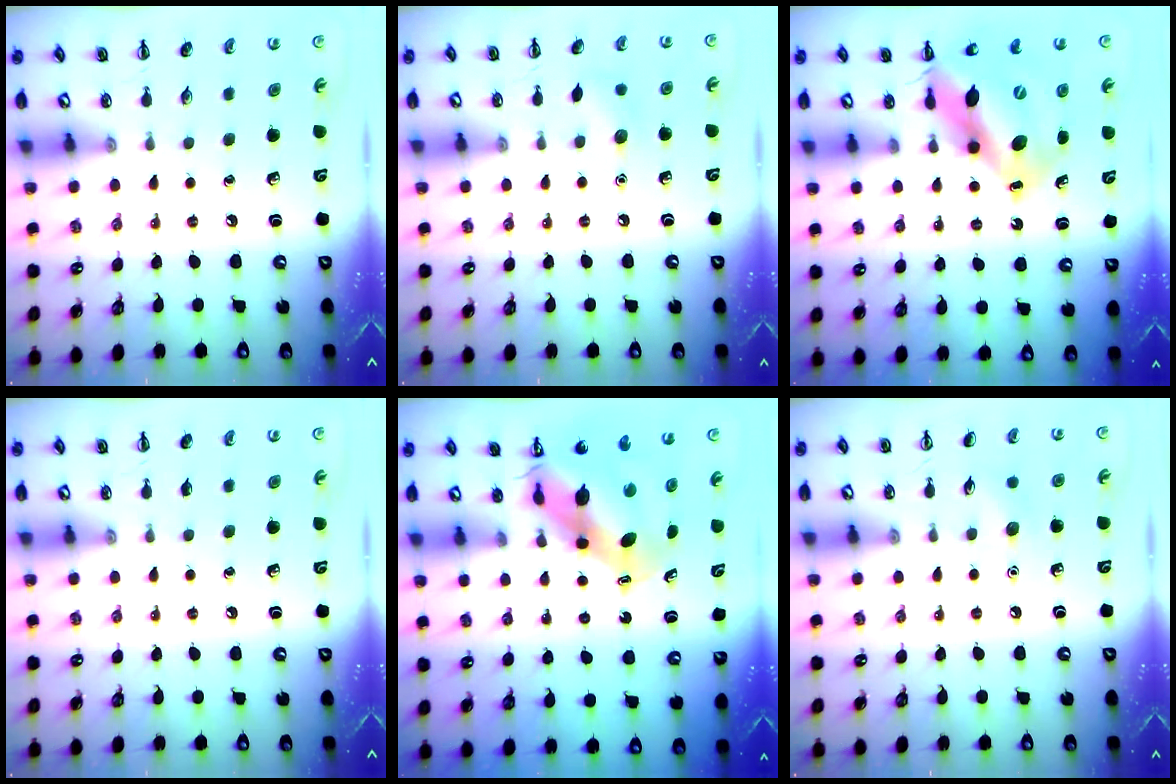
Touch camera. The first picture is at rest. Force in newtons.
{"total": 6.7, "press": 6.4, "slide": 1.8}
{"total": 14.0, "press": 13.5, "slide": 3.5}
{"total": 0.0}
{"total": 7.3, "press": 7.1, "slide": 1.9}
{"total": 5.1, "press": 4.9, "slide": 1.4}